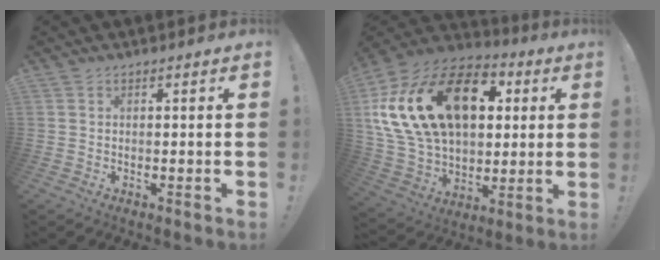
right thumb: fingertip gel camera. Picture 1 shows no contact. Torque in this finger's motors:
{"motor_torque": [1.93, 2.70, 2.08, 0.69, 0.67]}